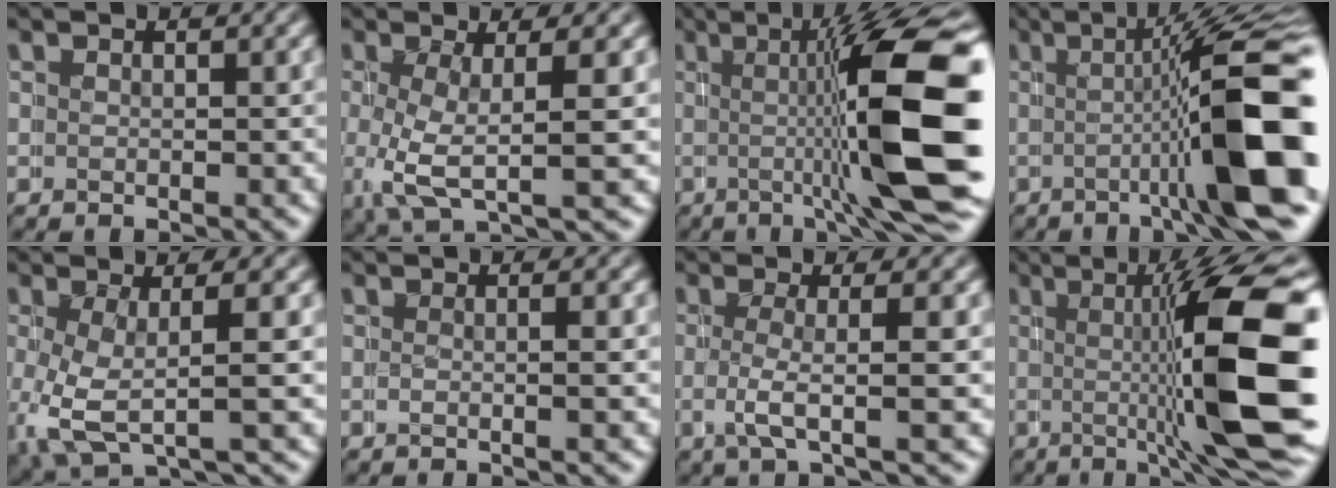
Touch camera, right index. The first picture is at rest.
{"total": 5.3, "force": [-0.5, 1.8, 4.9], "torque": [-0.106, -0.016, -0.004]}
{"total": 13.6, "force": [1.2, 2.9, 13.3], "torque": [-0.188, 0.017, 0.008]}
{"total": 11.2, "force": [-1.2, 2.4, 10.8], "torque": [-0.143, 0.003, -0.022]}
{"total": 5.7, "force": [-0.8, 2.8, 4.9], "torque": [-0.115, -0.027, -0.001]}
{"total": 0.8, "force": [0.3, -0.5, 0.6], "torque": [-0.018, -0.002, 0.002]}
{"total": 2.8, "force": [0.4, -0.4, 2.8], "torque": [-0.060, -0.003, 0.002]}
{"total": 12.6, "force": [0.6, 2.3, 12.3], "torque": [-0.172, 0.011, 0.002]}